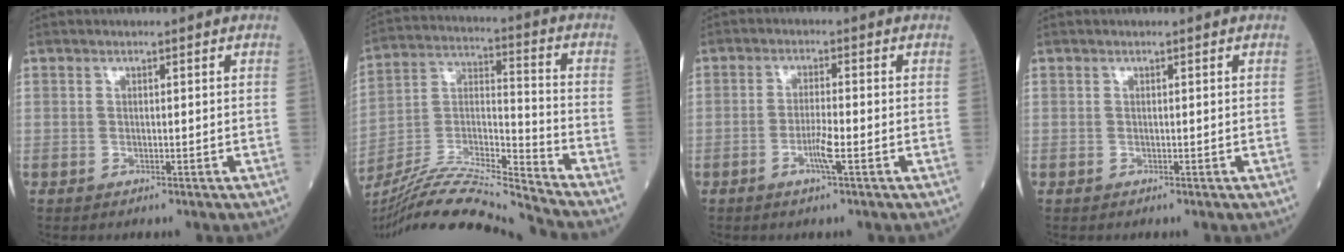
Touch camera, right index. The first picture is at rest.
{"total": 18.2, "force": [-17.0, -2.0, 6.0], "torque": [-0.115, 0.004, -0.303]}
{"total": 3.6, "force": [-1.5, -0.1, 3.3], "torque": [-0.067, -0.005, -0.031]}
{"total": 0.0}